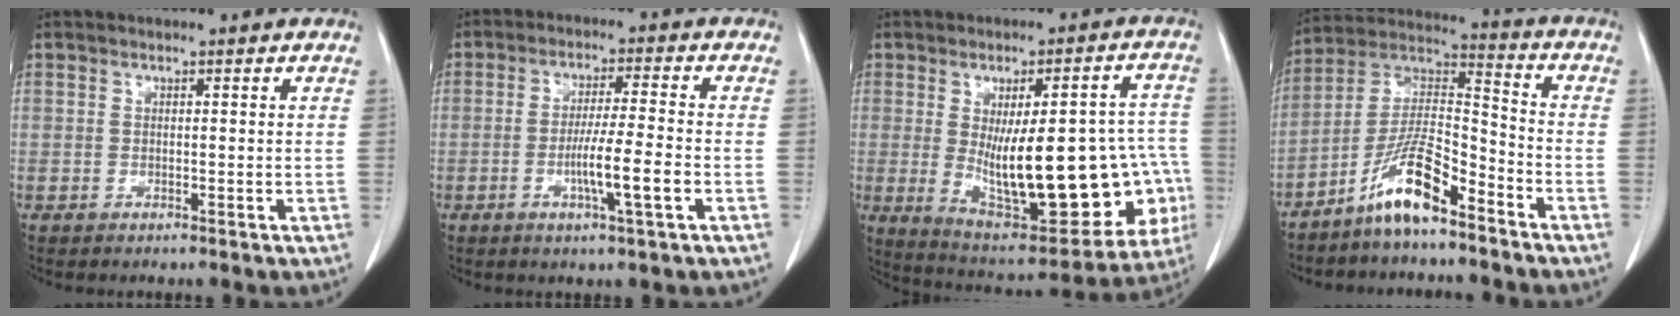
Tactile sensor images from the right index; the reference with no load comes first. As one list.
[{"total": 7.2, "force": [-2.4, -0.4, 6.8], "torque": [-0.121, -0.006, -0.042]}, {"total": 25.1, "force": [-3.9, 7.6, 23.6], "torque": [-0.282, 0.017, -0.022]}, {"total": 11.0, "force": [-7.5, 2.1, 7.7], "torque": [-0.158, 0.011, -0.143]}]